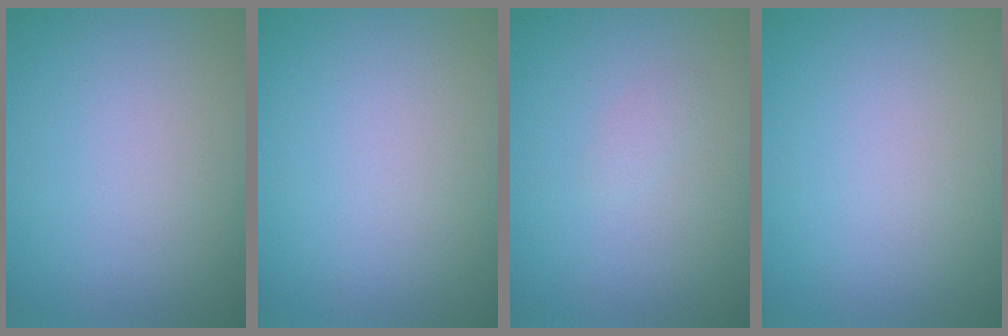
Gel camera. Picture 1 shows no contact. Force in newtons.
{"total": 0.0}
{"total": 0.6, "press": 0.6, "slide": 0.0}
{"total": 0.0}